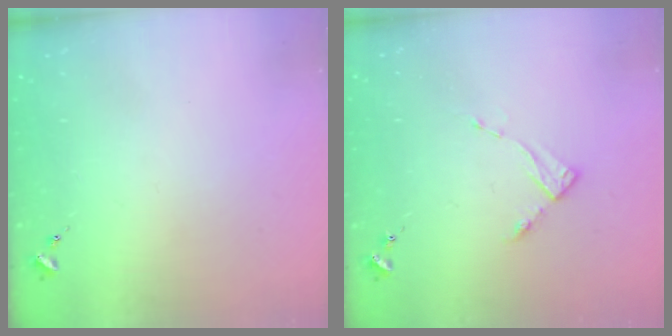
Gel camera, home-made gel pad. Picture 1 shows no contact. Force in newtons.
{"total": 2.8, "press": 2.8, "slide": 0.4}